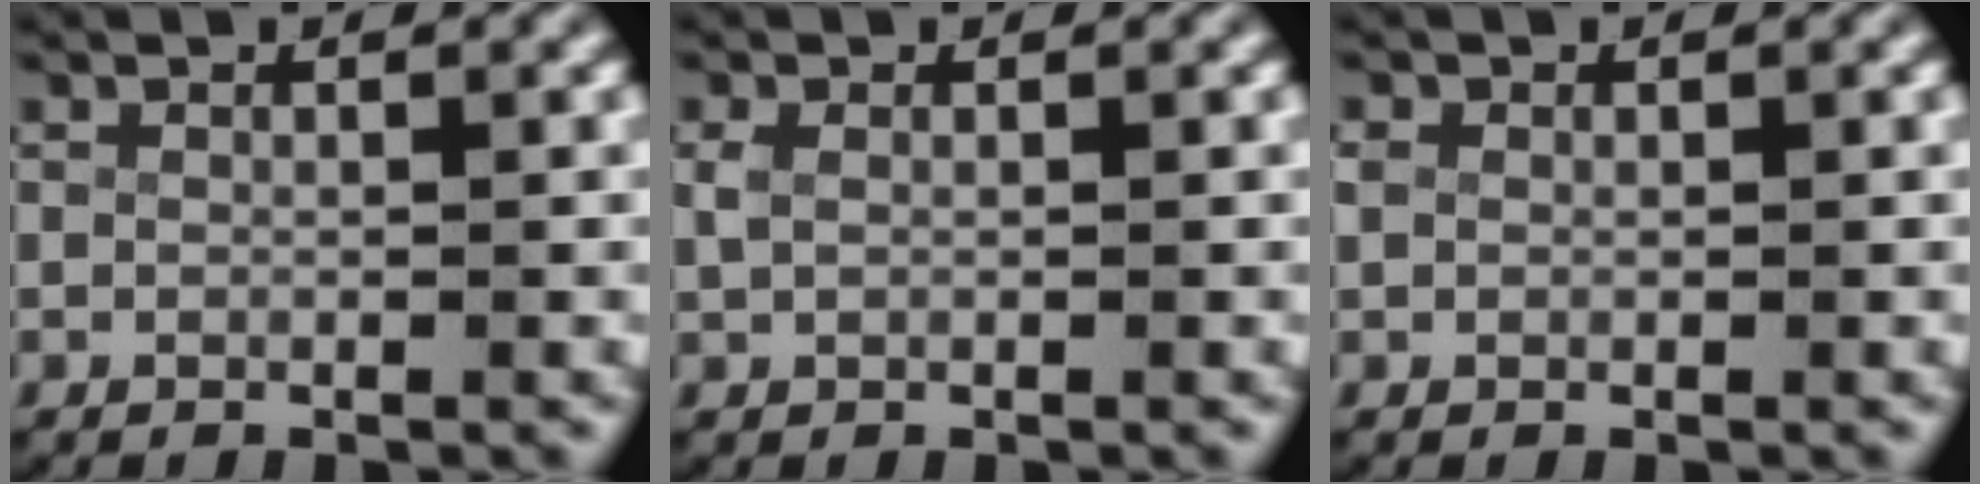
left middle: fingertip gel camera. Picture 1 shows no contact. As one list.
[{"total": 0.8, "force": [0.2, 0.5, 0.7], "torque": [-0.025, -0.004, 0.011]}, {"total": 0.7, "force": [0.1, 0.6, 0.3], "torque": [-0.018, -0.006, 0.007]}]